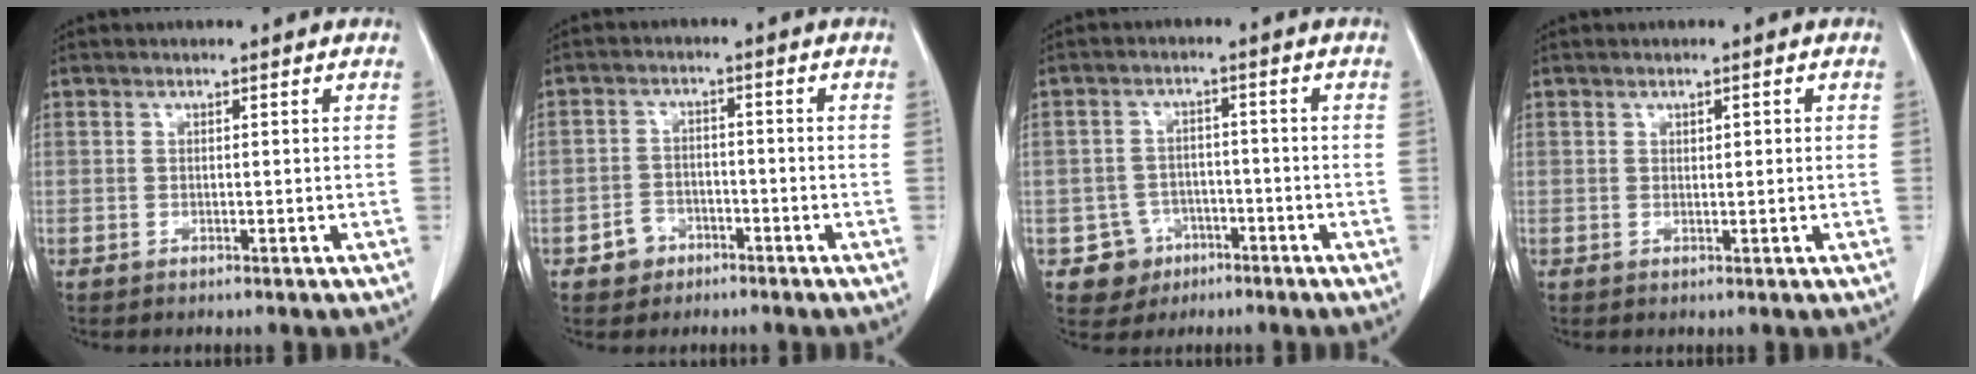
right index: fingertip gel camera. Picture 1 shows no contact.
{"total": 3.8, "force": [-2.2, 3.0, 0.8], "torque": [-0.009, 0.011, -0.035]}
{"total": 5.2, "force": [-2.5, 4.6, 0.2], "torque": [0.003, 0.014, -0.035]}
{"total": 1.1, "force": [0.4, 0.5, 0.9], "torque": [-0.014, 0.001, 0.007]}